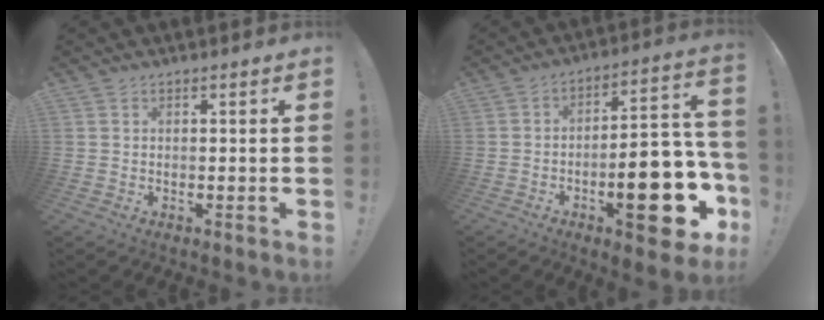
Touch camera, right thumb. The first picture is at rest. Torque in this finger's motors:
{"motor_torque": [1.29, 1.66, 1.50, -1.27, 0.53]}